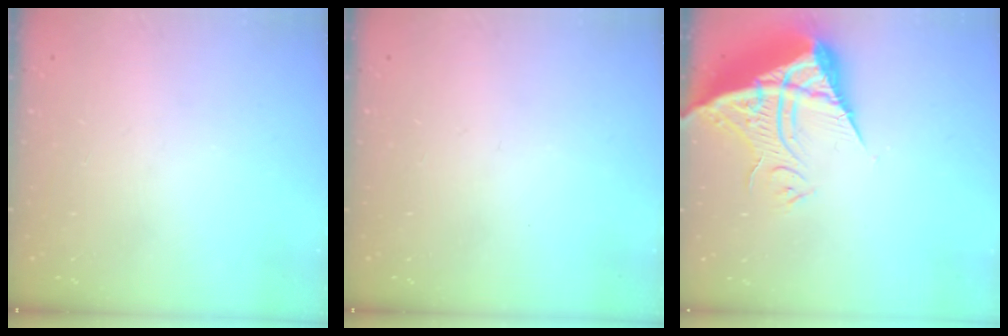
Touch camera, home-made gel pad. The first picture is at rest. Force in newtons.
{"total": 0.0}
{"total": 13.9, "press": 13.9, "slide": 1.3}